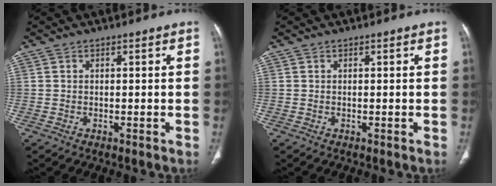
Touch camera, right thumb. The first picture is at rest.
{"total": 0.0}